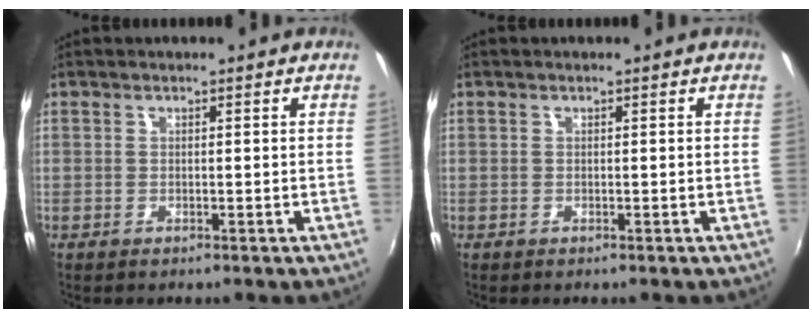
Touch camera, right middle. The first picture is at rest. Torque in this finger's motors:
{"motor_torque": [0.04, -0.20, -0.01, 0.01]}